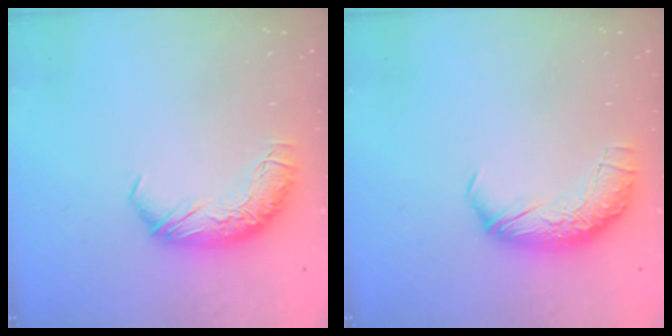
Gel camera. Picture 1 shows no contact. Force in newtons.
{"total": 2.3, "press": 0.9, "slide": 2.1}